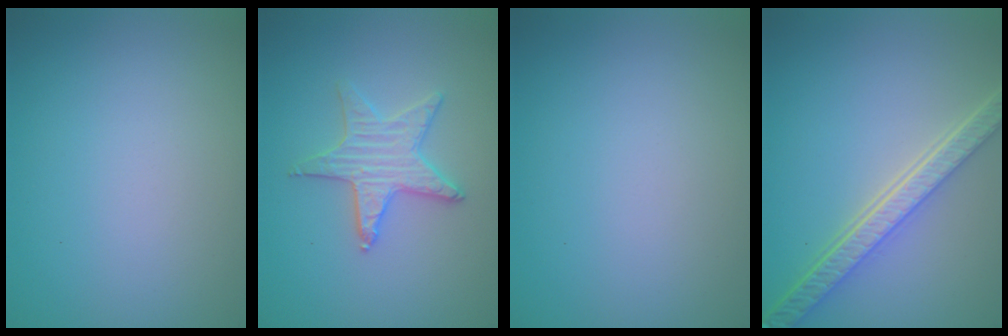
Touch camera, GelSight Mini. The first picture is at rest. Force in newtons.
{"total": 2.4, "press": 2.4, "slide": 0.2}
{"total": 0.0}
{"total": 5.7, "press": 4.2, "slide": 3.9}